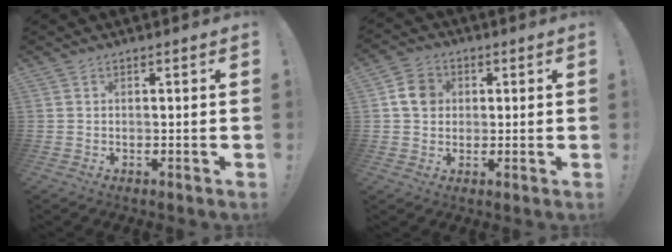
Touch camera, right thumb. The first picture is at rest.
{"total": 7.2, "force": [1.5, 6.2, 3.2], "torque": [-0.045, 0.008, 0.031]}